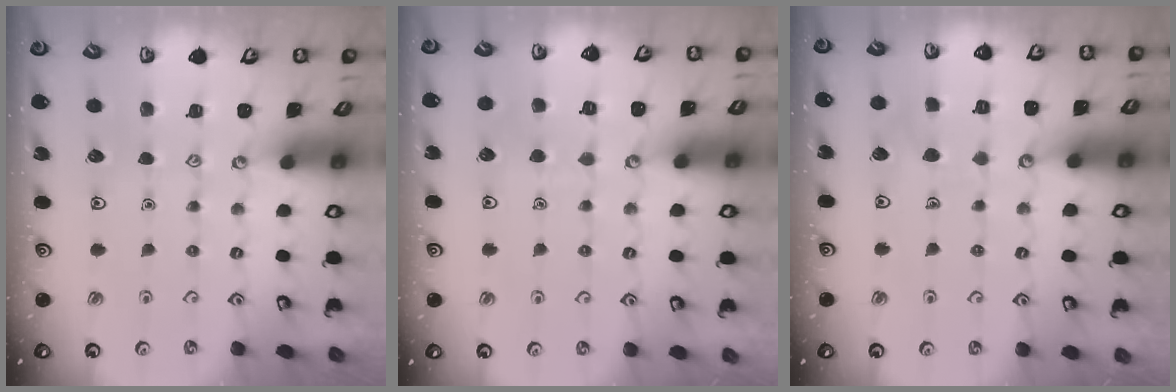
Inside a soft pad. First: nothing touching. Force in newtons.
{"total": 3.9, "press": 3.9, "slide": 0.3}
{"total": 4.9, "press": 4.8, "slide": 0.4}